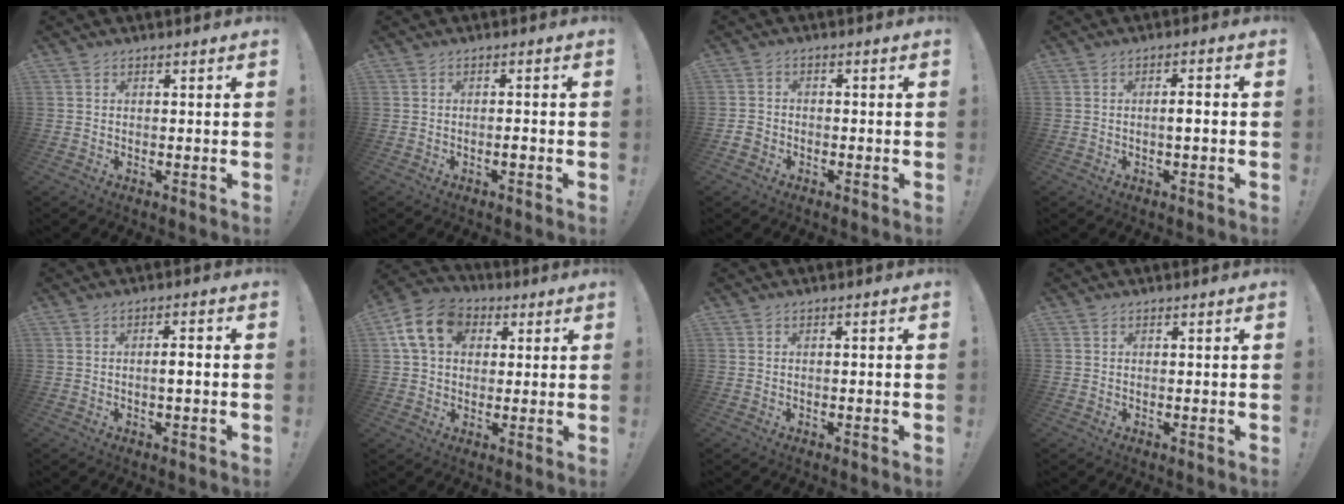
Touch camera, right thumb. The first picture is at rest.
{"total": 1.3, "force": [-0.6, 0.3, 1.1], "torque": [-0.017, 0.002, -0.010]}
{"total": 2.8, "force": [-1.6, 2.1, 0.8], "torque": [-0.016, 0.007, -0.031]}
{"total": 3.2, "force": [-1.0, 0.3, 3.0], "torque": [-0.054, 0.005, -0.021]}
{"total": 3.1, "force": [-1.0, 0.3, 3.0], "torque": [-0.053, 0.005, -0.021]}
{"total": 14.1, "force": [4.3, 10.8, 8.1], "torque": [-0.136, 0.004, 0.086]}
{"total": 0.8, "force": [-0.7, -0.3, 0.4], "torque": [-0.015, 0.003, -0.011]}
{"total": 0.0}